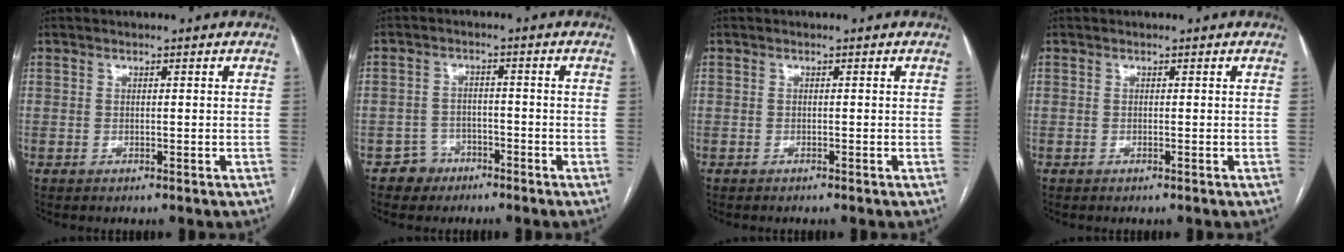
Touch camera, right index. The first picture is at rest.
{"total": 3.7, "force": [-2.4, 2.8, -0.2], "torque": [0.007, 0.013, -0.039]}
{"total": 0.5, "force": [-0.4, -0.1, 0.2], "torque": [-0.001, 0.001, -0.009]}
{"total": 0.0}